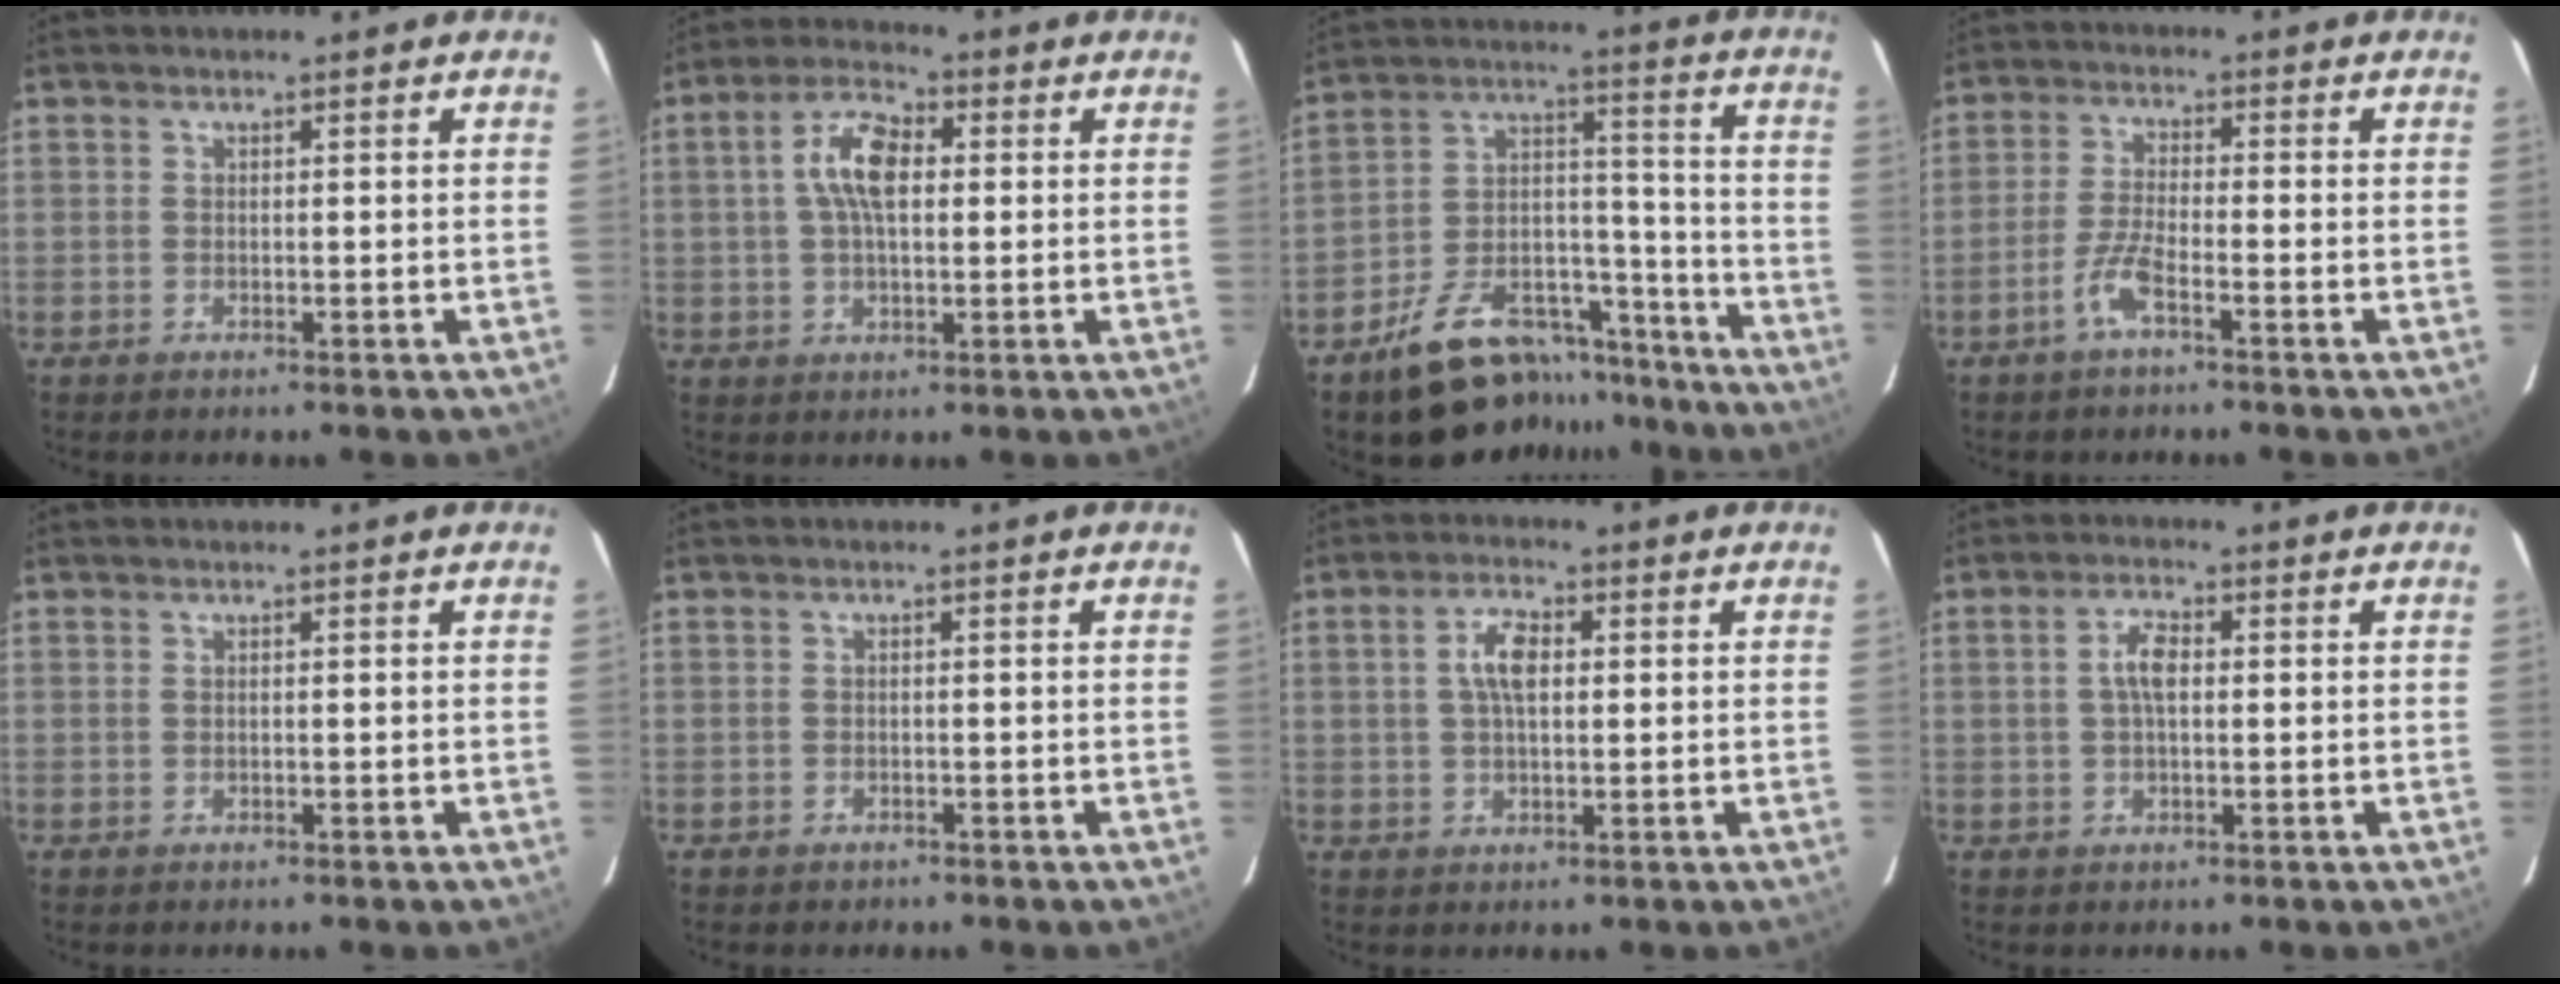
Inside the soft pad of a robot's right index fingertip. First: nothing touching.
{"total": 8.3, "force": [1.2, 4.0, 7.2], "torque": [-0.137, 0.020, 0.021]}
{"total": 18.4, "force": [-15.0, 8.4, 6.6], "torque": [-0.121, 0.059, -0.216]}
{"total": 4.8, "force": [-3.0, 0.5, 3.7], "torque": [-0.090, 0.001, -0.063]}
{"total": 0.0}
{"total": 1.3, "force": [-0.9, 0.9, 0.1], "torque": [-0.003, 0.004, -0.013]}
{"total": 5.2, "force": [0.9, 2.4, 4.5], "torque": [-0.084, 0.012, 0.017]}
{"total": 3.9, "force": [0.3, 1.7, 3.5], "torque": [-0.069, 0.010, 0.007]}